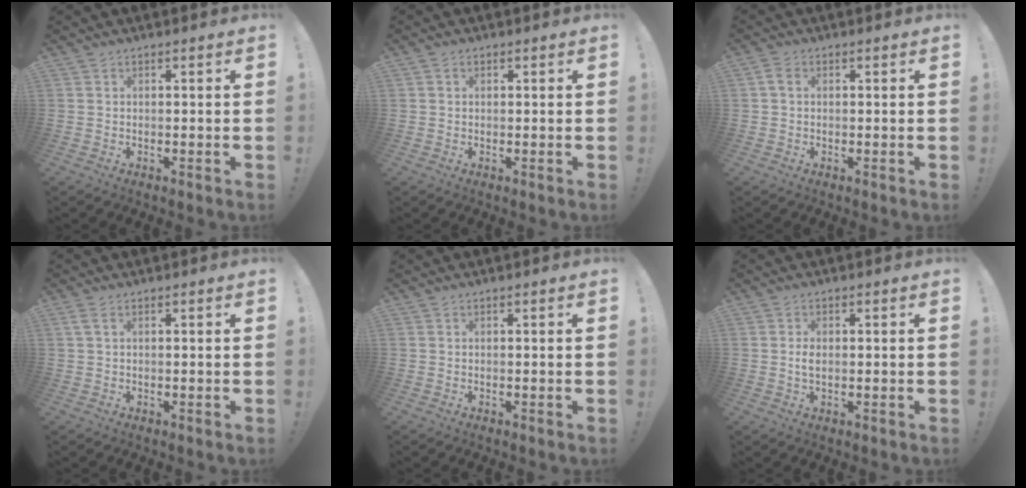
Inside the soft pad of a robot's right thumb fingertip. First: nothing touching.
{"total": 0.7, "force": [0.2, 0.6, 0.2], "torque": [0.004, 0.000, 0.002]}
{"total": 2.4, "force": [0.6, 1.8, 1.5], "torque": [-0.024, 0.004, 0.010]}
{"total": 2.3, "force": [0.9, 1.1, 1.8], "torque": [-0.037, 0.004, 0.018]}
{"total": 0.0}
{"total": 2.4, "force": [0.0, 1.4, 2.0], "torque": [-0.030, 0.001, -0.002]}